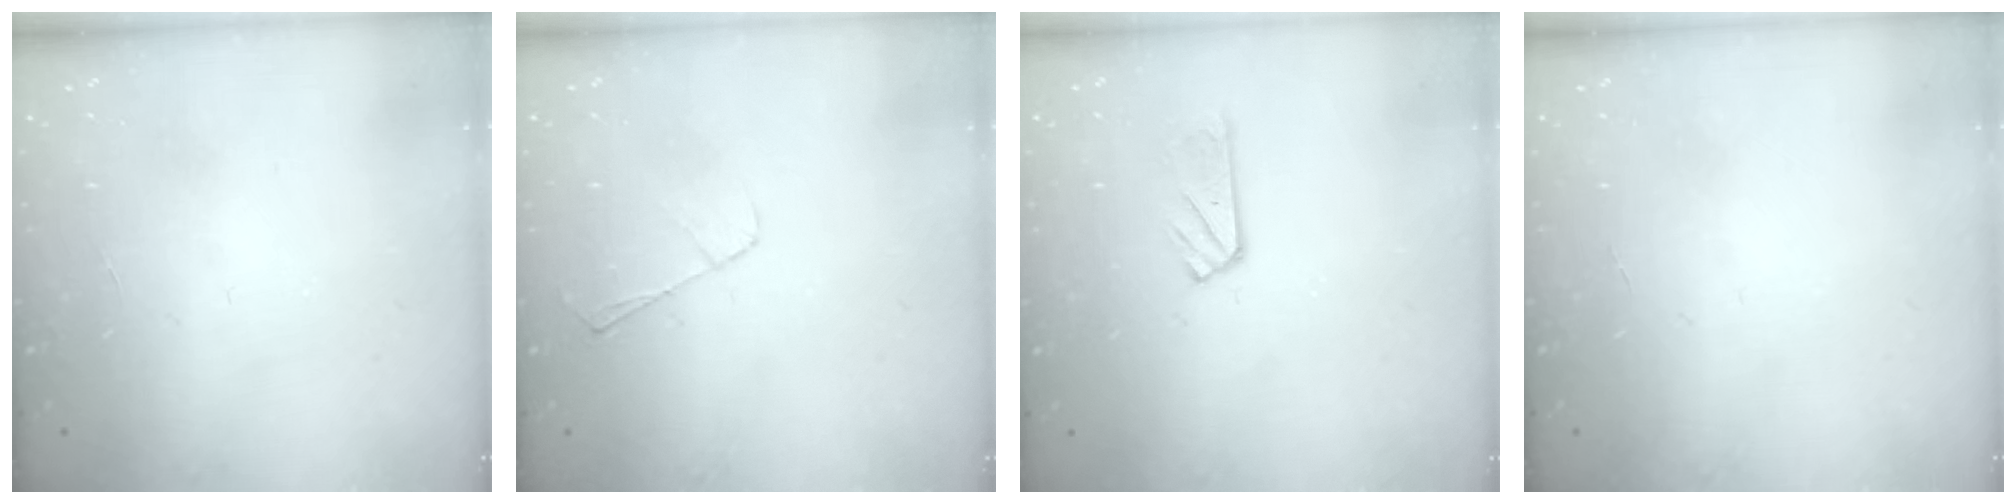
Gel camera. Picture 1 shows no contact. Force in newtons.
{"total": 3.9, "press": 3.8, "slide": 0.5}
{"total": 4.2, "press": 4.2, "slide": 0.4}
{"total": 0.0}